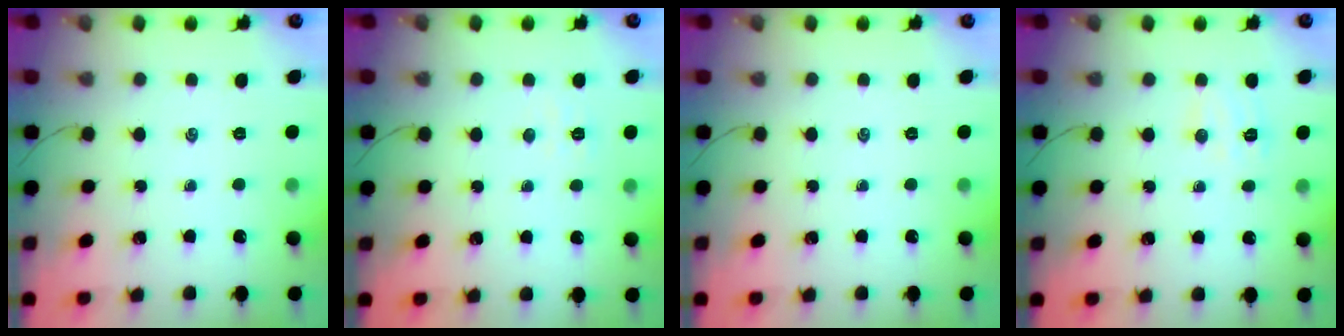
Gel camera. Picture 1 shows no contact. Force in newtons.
{"total": 2.5, "press": 2.4, "slide": 0.7}
{"total": 0.0}
{"total": 6.3, "press": 6.2, "slide": 1.1}